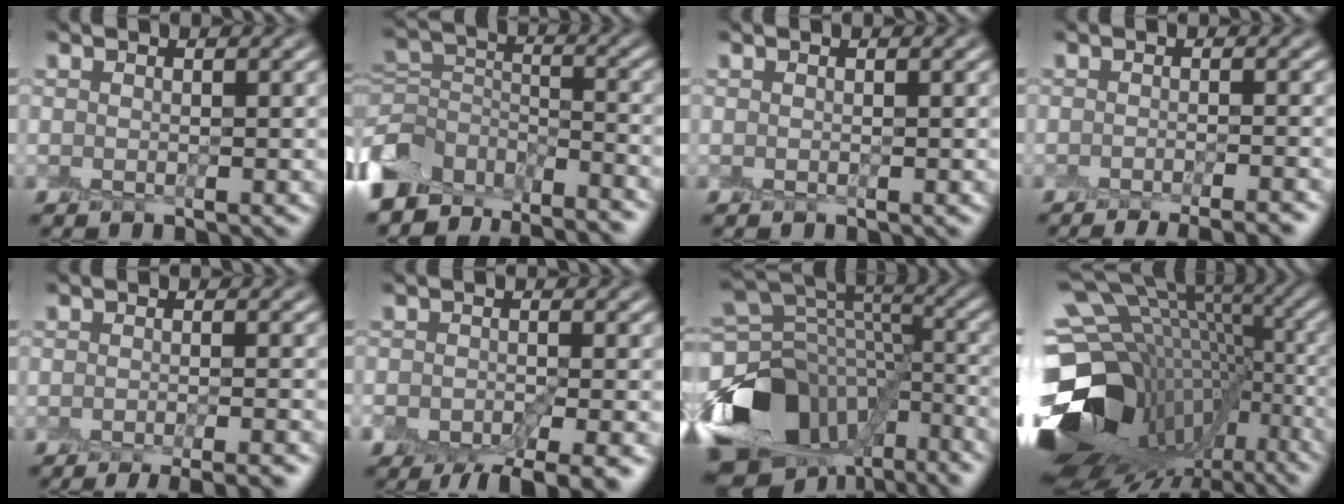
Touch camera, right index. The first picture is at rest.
{"total": 8.0, "force": [-6.3, 4.2, 2.3], "torque": [-0.058, 0.000, -0.122]}
{"total": 0.0}
{"total": 4.9, "force": [-4.1, 1.1, 2.5], "torque": [-0.018, 0.002, -0.040]}
{"total": 4.8, "force": [-3.7, 1.2, 2.9], "torque": [-0.026, -0.004, -0.034]}
{"total": 6.4, "force": [-4.6, 2.0, 3.9], "torque": [-0.056, -0.016, -0.080]}
{"total": 15.6, "force": [-7.6, 10.9, 8.2], "torque": [-0.200, -0.021, -0.109]}
{"total": 18.9, "force": [-6.6, 12.8, 12.2], "torque": [-0.242, -0.008, -0.055]}